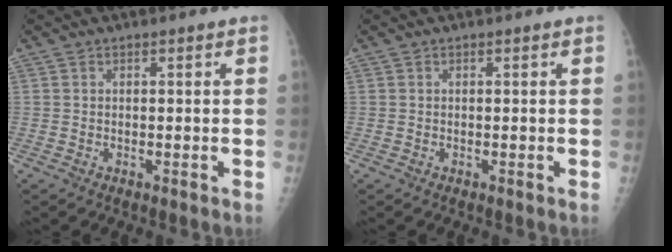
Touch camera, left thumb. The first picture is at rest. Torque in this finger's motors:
{"motor_torque": [0.00, 0.00, 0.12, 0.10, 0.00]}